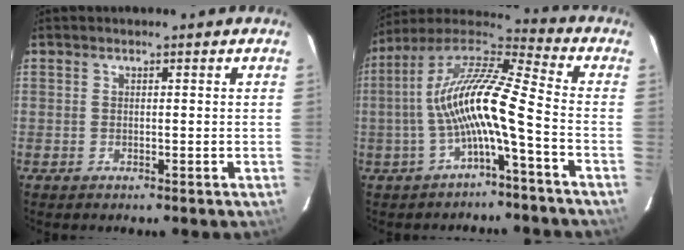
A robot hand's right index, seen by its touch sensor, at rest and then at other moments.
{"total": 13.9, "force": [-3.1, 1.5, 13.5], "torque": [-0.261, 0.014, -0.064]}